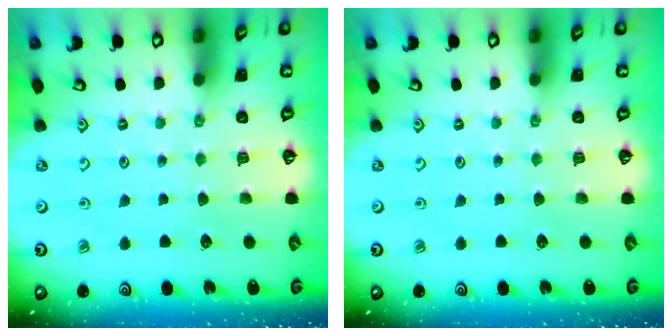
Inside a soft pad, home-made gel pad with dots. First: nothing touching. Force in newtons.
{"total": 0.0}